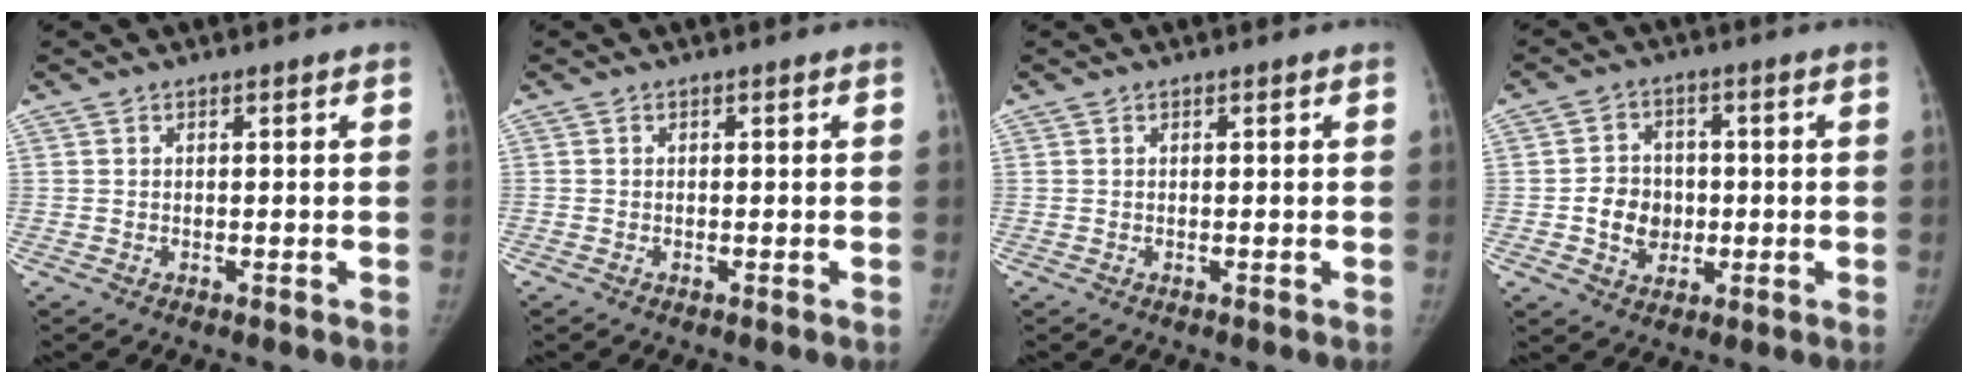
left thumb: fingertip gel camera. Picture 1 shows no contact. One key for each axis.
{"total": 0.0}
{"total": 0.0}
{"total": 7.2, "fx": -0.8, "fy": 6.2, "fz": 3.5, "tx": -0.026, "ty": 0.010, "tz": -0.016}